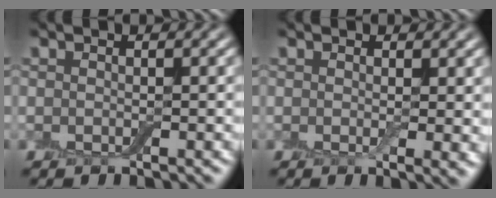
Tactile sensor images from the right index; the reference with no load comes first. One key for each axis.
{"total": 1.7, "fx": 0.4, "fy": 0.3, "fz": 1.6, "tx": -0.019, "ty": -0.008, "tz": 0.007}